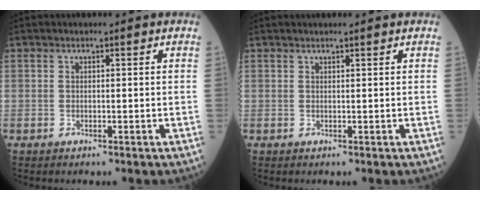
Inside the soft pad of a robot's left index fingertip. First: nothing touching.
{"total": 1.7, "force": [1.4, -0.1, 0.8], "torque": [-0.007, 0.013, 0.023]}